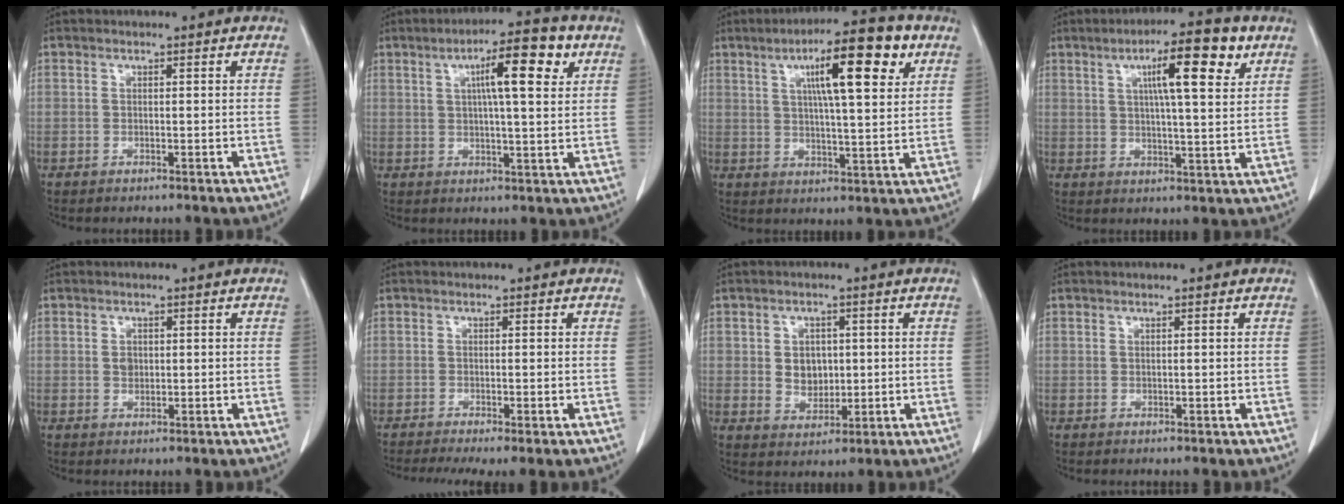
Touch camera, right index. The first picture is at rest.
{"total": 10.1, "force": [3.9, 1.5, 9.2], "torque": [-0.142, 0.015, 0.054]}
{"total": 13.7, "force": [5.9, 2.1, 12.1], "torque": [-0.189, 0.014, 0.085]}
{"total": 11.0, "force": [5.0, 1.4, 9.7], "torque": [-0.151, 0.010, 0.070]}
{"total": 1.3, "force": [0.1, 1.1, 0.8], "torque": [-0.014, 0.001, 0.003]}
{"total": 6.1, "force": [-4.5, 0.6, 4.1], "torque": [-0.063, -0.016, -0.073]}
{"total": 4.7, "force": [0.4, 3.7, 2.9], "torque": [-0.044, 0.006, 0.017]}
{"total": 0.0}